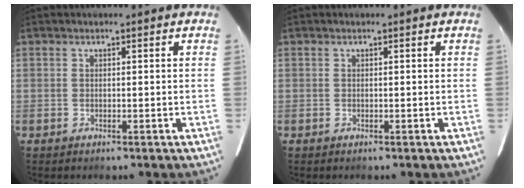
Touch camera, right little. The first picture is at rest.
{"total": 0.0}